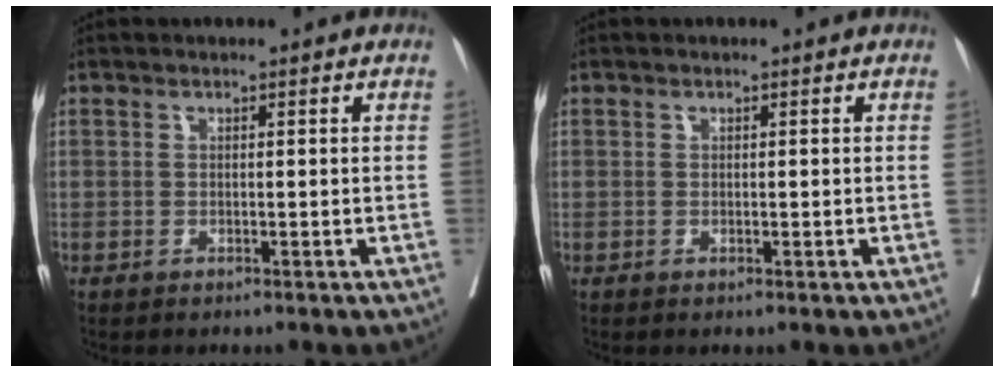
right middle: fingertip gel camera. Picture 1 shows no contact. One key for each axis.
{"total": 0.0}